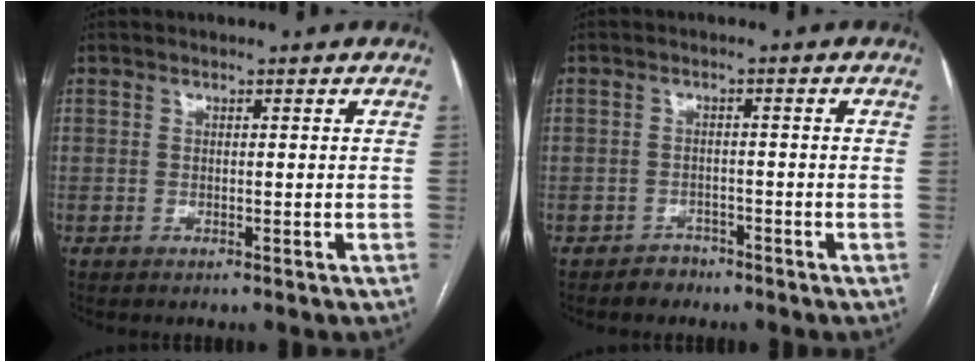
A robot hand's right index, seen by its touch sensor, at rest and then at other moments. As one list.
[{"total": 2.3, "force": [-1.7, 1.5, -0.3], "torque": [0.003, 0.007, -0.031]}]